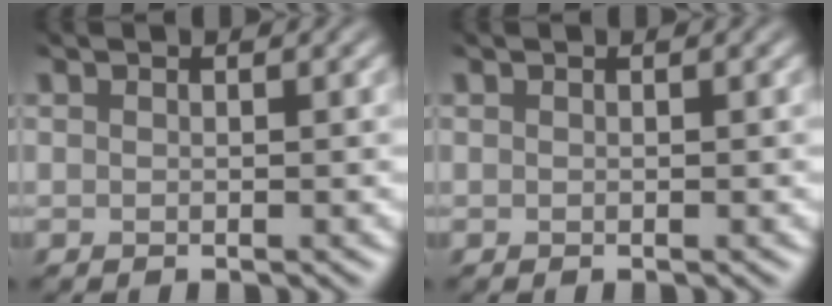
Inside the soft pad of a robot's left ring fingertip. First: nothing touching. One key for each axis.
{"total": 0.0}